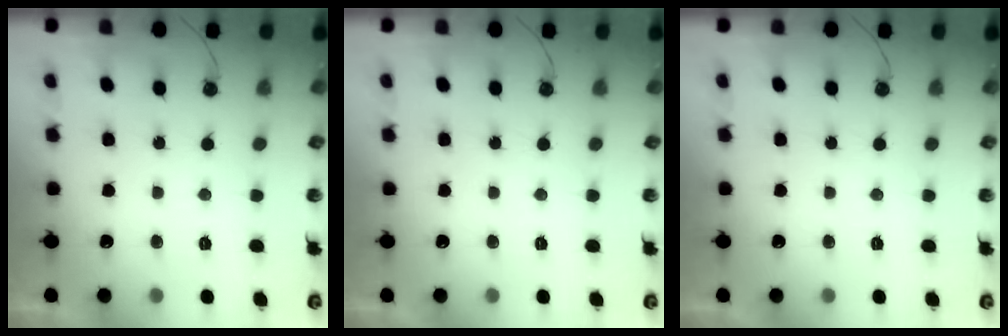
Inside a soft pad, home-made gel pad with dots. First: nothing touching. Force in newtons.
{"total": 0.0}
{"total": 0.0}